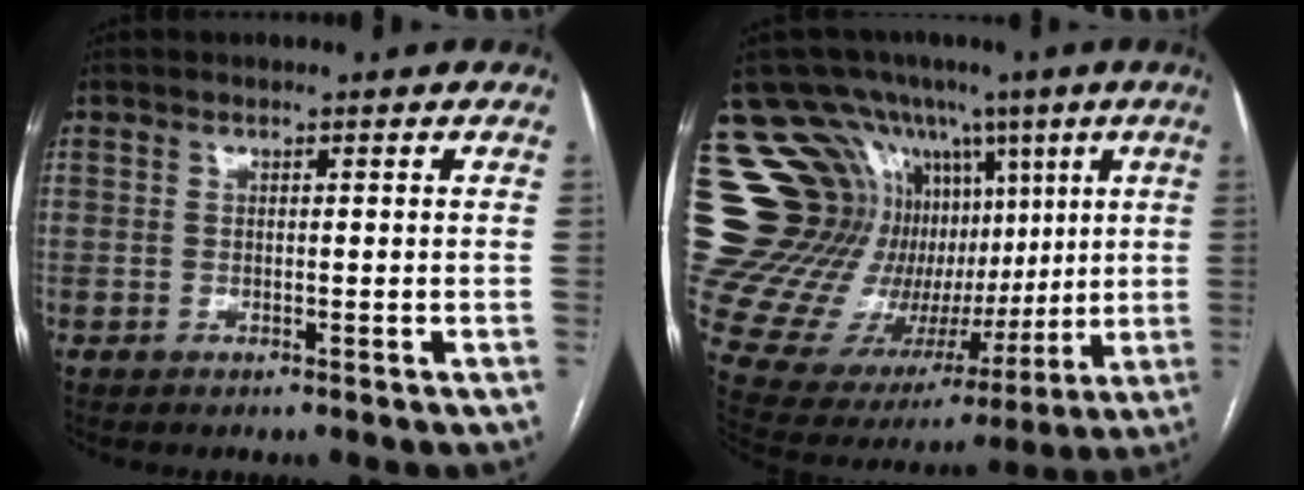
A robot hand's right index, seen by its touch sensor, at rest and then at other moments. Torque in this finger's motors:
{"motor_torque": [-1.17, 0.79, -0.32, -0.21]}